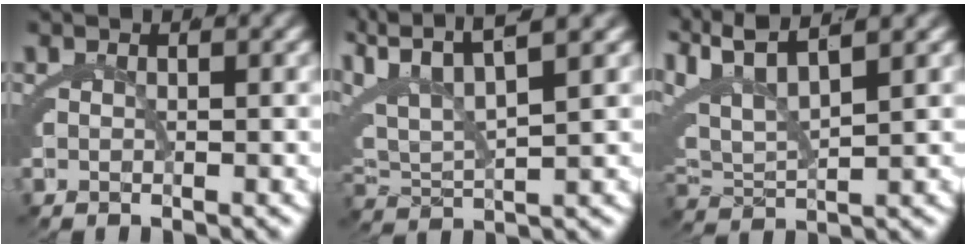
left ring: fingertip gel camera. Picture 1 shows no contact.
{"total": 7.0, "force": [2.5, 4.5, 4.8], "torque": [-0.115, -0.004, 0.044]}
{"total": 6.6, "force": [2.9, 4.1, 4.3], "torque": [-0.118, -0.006, 0.052]}